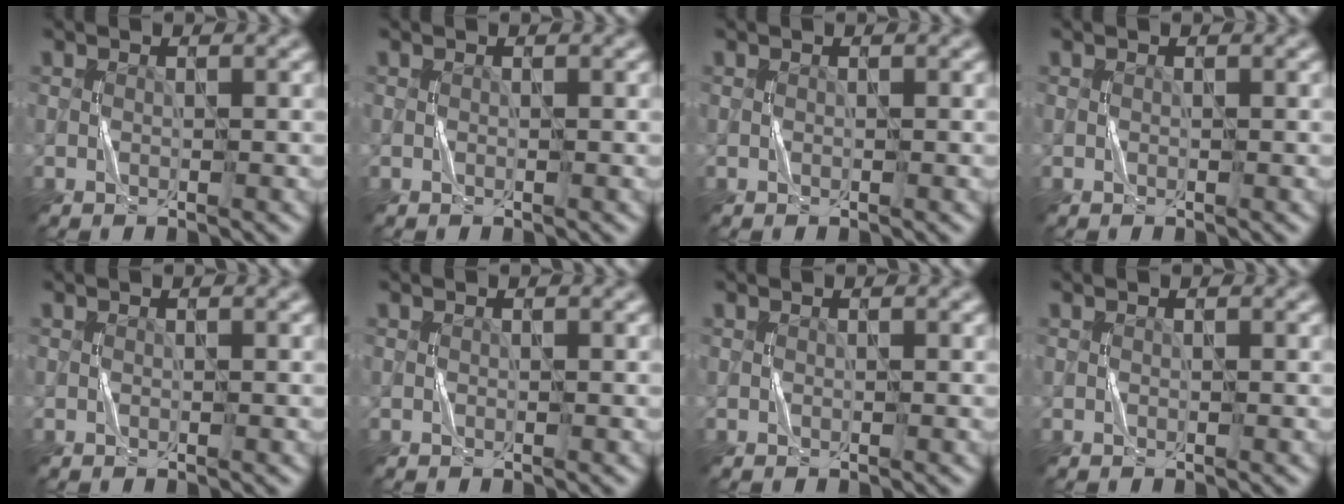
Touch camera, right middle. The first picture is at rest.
{"total": 0.0}
{"total": 0.0}
{"total": 0.0}
{"total": 0.0}
{"total": 0.0}
{"total": 0.0}
{"total": 0.0}